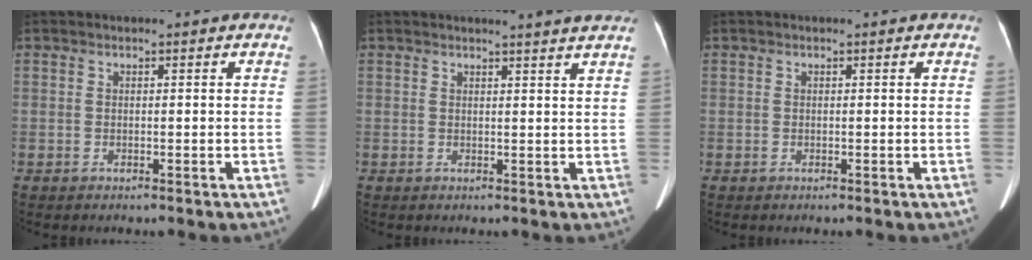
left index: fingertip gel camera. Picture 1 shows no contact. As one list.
[{"total": 4.6, "force": [4.2, -0.8, 1.8], "torque": [-0.024, -0.003, 0.035]}, {"total": 0.0}]